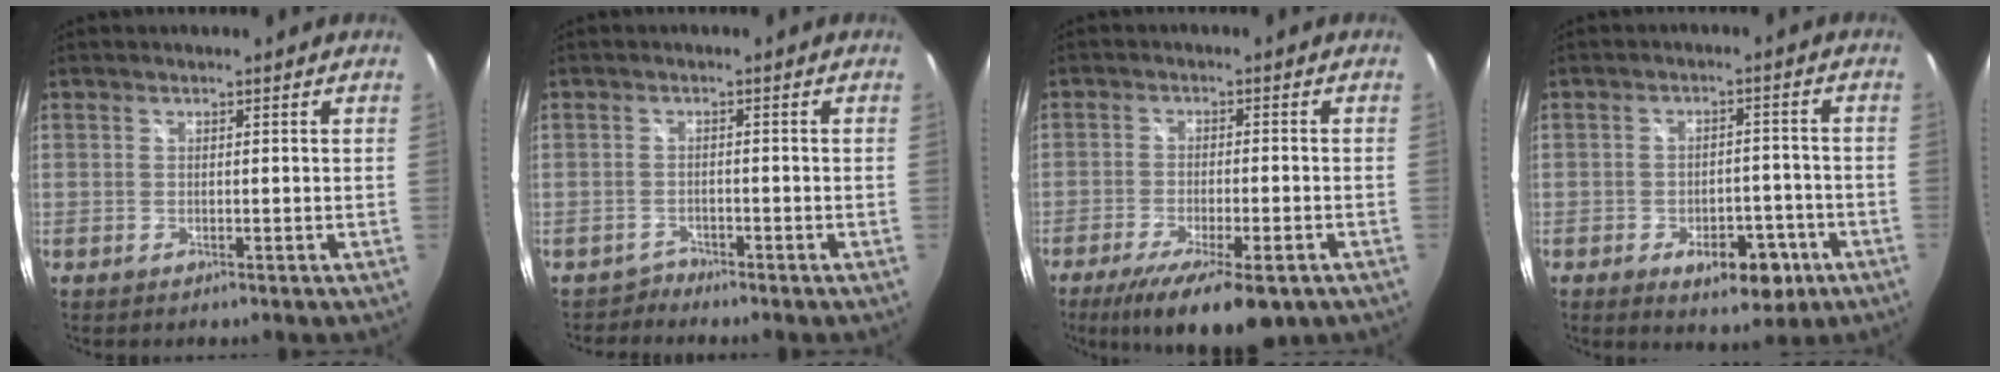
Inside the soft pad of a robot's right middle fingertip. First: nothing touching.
{"total": 1.6, "force": [-1.4, 0.3, -0.7], "torque": [0.014, 0.007, -0.027]}
{"total": 14.0, "force": [-9.2, 4.1, 9.8], "torque": [-0.191, -0.042, -0.142]}
{"total": 8.6, "force": [-4.4, 4.8, 5.6], "torque": [-0.086, 0.004, -0.050]}